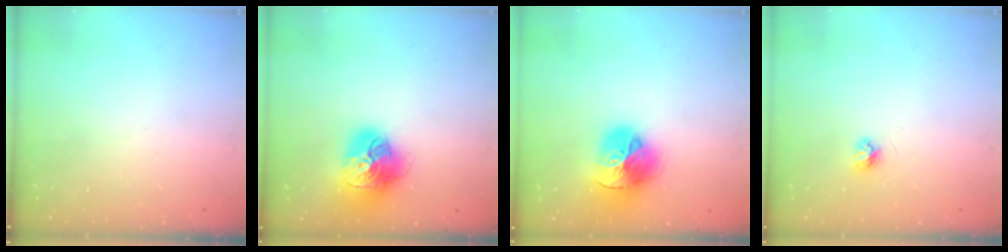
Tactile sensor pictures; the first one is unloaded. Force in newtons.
{"total": 17.5, "press": 17.4, "slide": 1.9}
{"total": 18.2, "press": 18.1, "slide": 2.0}
{"total": 3.9, "press": 3.9, "slide": 0.5}